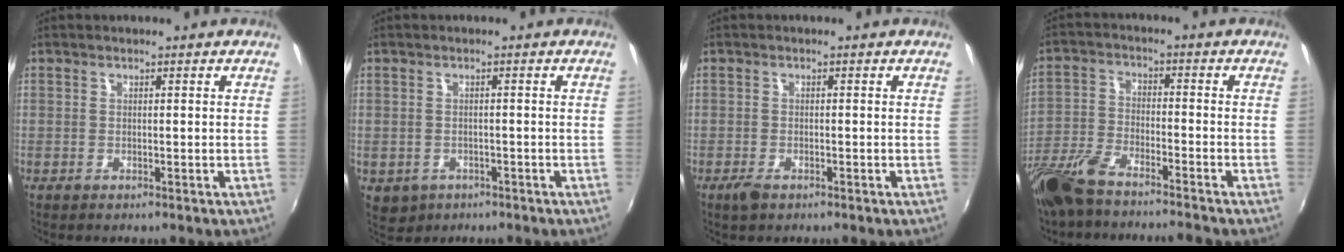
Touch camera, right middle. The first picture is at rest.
{"total": 4.3, "force": [-1.7, 3.5, 1.6], "torque": [-0.039, -0.010, -0.018]}
{"total": 2.3, "force": [-1.6, 1.0, 1.3], "torque": [-0.031, -0.006, -0.030]}
{"total": 10.6, "force": [-9.0, 2.0, 5.1], "torque": [-0.124, -0.017, -0.175]}